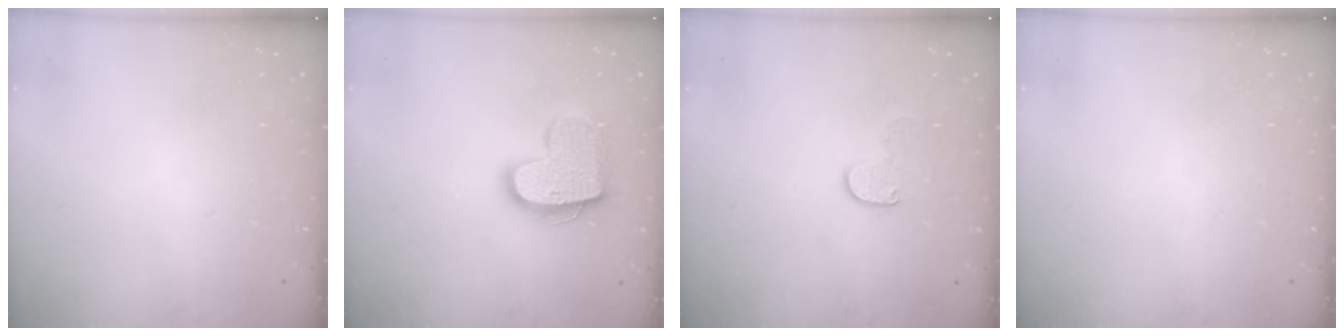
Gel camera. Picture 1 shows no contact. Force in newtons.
{"total": 14.9, "press": 14.9, "slide": 1.0}
{"total": 4.5, "press": 4.5, "slide": 0.5}
{"total": 0.0}